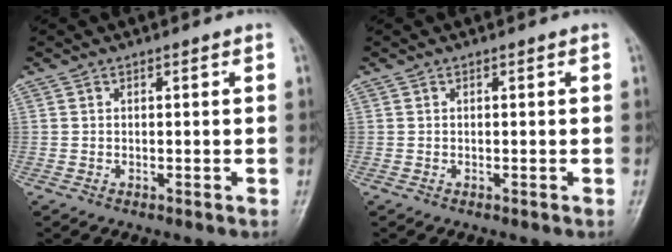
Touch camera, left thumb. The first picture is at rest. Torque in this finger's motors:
{"motor_torque": [0.00, 0.00, -0.03, 0.03, 0.00]}